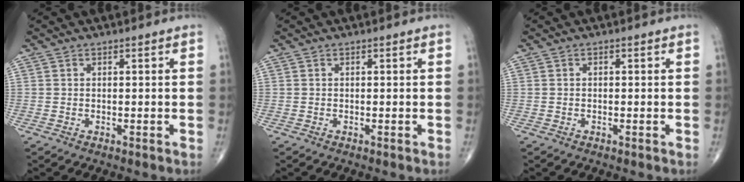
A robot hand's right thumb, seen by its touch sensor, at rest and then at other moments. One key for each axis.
{"total": 0.0}
{"total": 0.0}